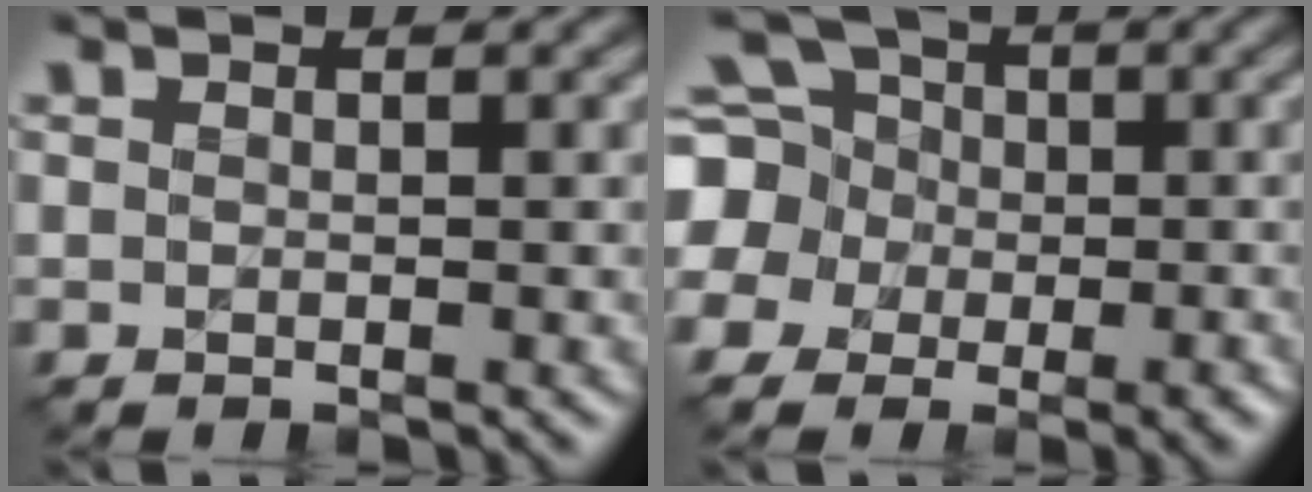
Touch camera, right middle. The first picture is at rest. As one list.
[{"total": 12.1, "force": [-0.4, 10.9, 5.1], "torque": [-0.137, 0.010, -0.038]}]